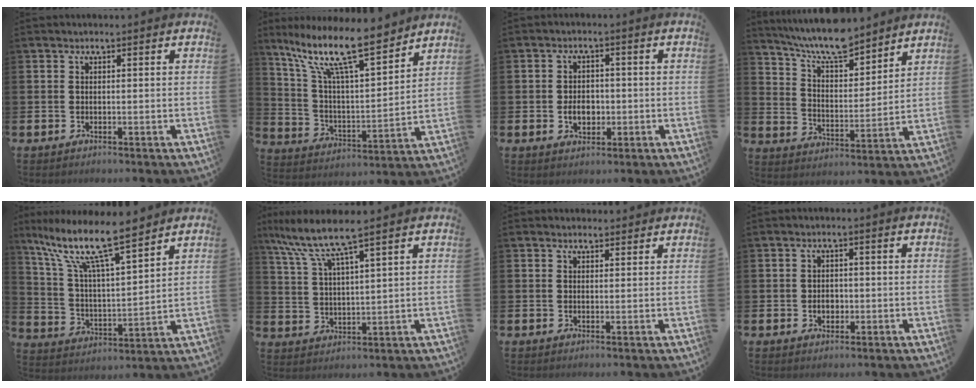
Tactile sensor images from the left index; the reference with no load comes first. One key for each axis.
{"total": 13.6, "fx": 10.5, "fy": 2.8, "fz": 8.3, "tx": -0.185, "ty": -0.055, "tz": 0.179}
{"total": 3.5, "fx": -0.7, "fy": 2.6, "fz": 2.3, "tx": -0.031, "ty": -0.001, "tz": -0.020}
{"total": 8.8, "fx": 8.1, "fy": 1.5, "fz": 2.9, "tx": -0.083, "ty": -0.047, "tz": 0.146}
{"total": 12.2, "fx": 10.0, "fy": 2.0, "fz": 6.7, "tx": -0.164, "ty": -0.052, "tz": 0.171}
{"total": 7.4, "fx": 6.0, "fy": 0.4, "fz": 4.3, "tx": -0.111, "ty": -0.022, "tz": 0.103}
{"total": 1.3, "fx": 1.2, "fy": 0.4, "fz": 0.0, "tx": 0.006, "ty": 0.000, "tz": 0.021}
{"total": 2.1, "fx": -0.4, "fy": 1.6, "fz": 1.2, "tx": -0.008, "ty": -0.001, "tz": -0.014}